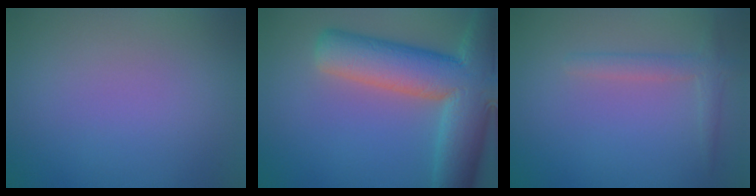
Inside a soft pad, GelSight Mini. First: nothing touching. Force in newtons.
{"total": 11.9, "press": 11.8, "slide": 0.9}
{"total": 1.9, "press": 1.9, "slide": 0.0}